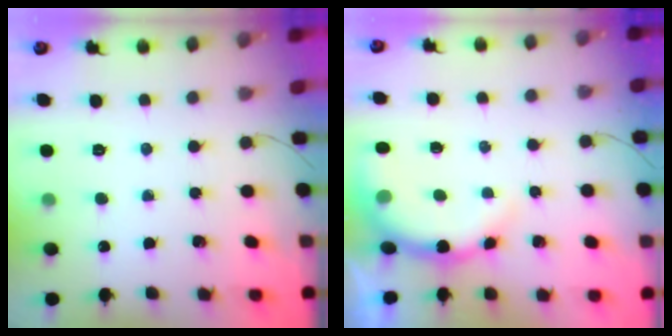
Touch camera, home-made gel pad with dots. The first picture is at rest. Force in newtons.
{"total": 7.9, "press": 7.8, "slide": 1.4}